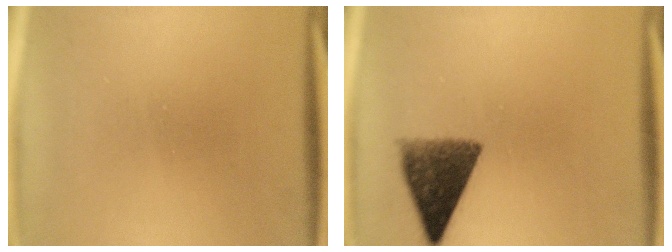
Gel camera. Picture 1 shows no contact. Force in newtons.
{"total": 8.7}